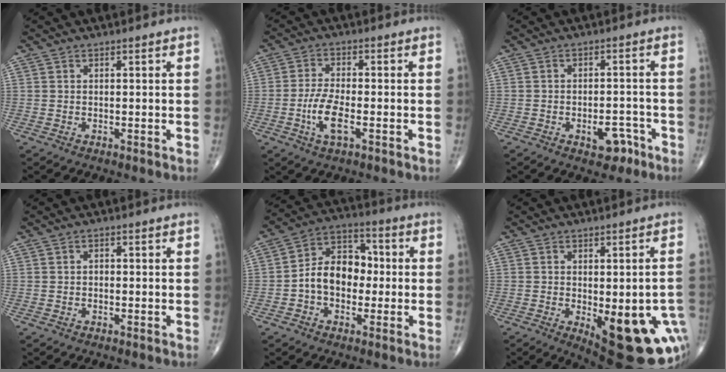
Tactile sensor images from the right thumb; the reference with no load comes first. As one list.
[{"total": 6.5, "force": [-2.1, 2.3, 5.8], "torque": [-0.121, 0.007, -0.040]}, {"total": 5.4, "force": [-2.9, 3.1, 3.3], "torque": [-0.026, 0.025, -0.036]}, {"total": 0.8, "force": [-0.2, 0.6, 0.5], "torque": [0.000, 0.004, -0.007]}, {"total": 12.6, "force": [-1.5, 8.9, 8.8], "torque": [-0.123, 0.042, -0.040]}, {"total": 21.4, "force": [-6.3, 8.2, 18.7], "torque": [-0.169, -0.007, -0.055]}]